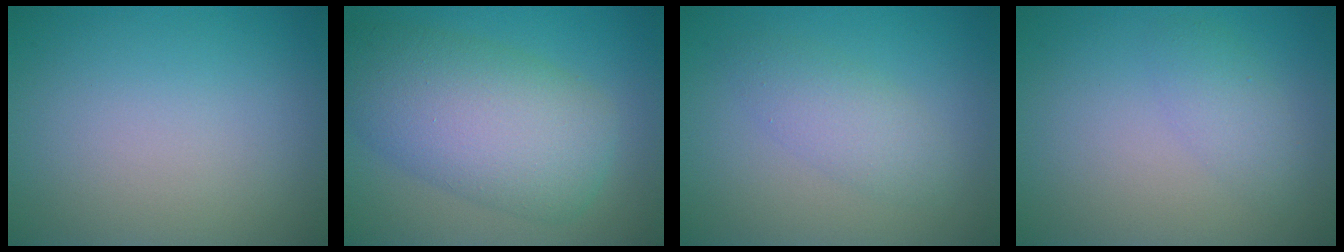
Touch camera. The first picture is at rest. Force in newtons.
{"total": 8.8, "press": 8.7, "slide": 0.3}
{"total": 2.7, "press": 2.7, "slide": 0.0}
{"total": 1.9, "press": 1.9, "slide": 0.1}